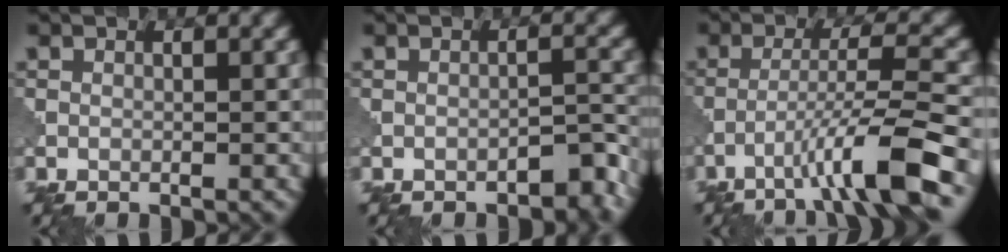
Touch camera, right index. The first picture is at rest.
{"total": 2.0, "force": [-1.8, 0.3, 0.8], "torque": [-0.009, 0.009, -0.027]}
{"total": 6.7, "force": [-3.8, 0.3, 5.5], "torque": [-0.084, 0.015, -0.072]}